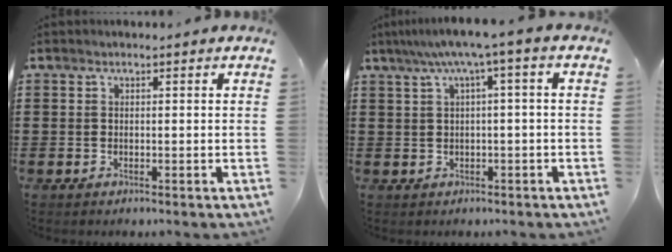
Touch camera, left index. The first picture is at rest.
{"total": 4.9, "force": [1.0, 0.0, 4.8], "torque": [-0.092, -0.003, 0.012]}